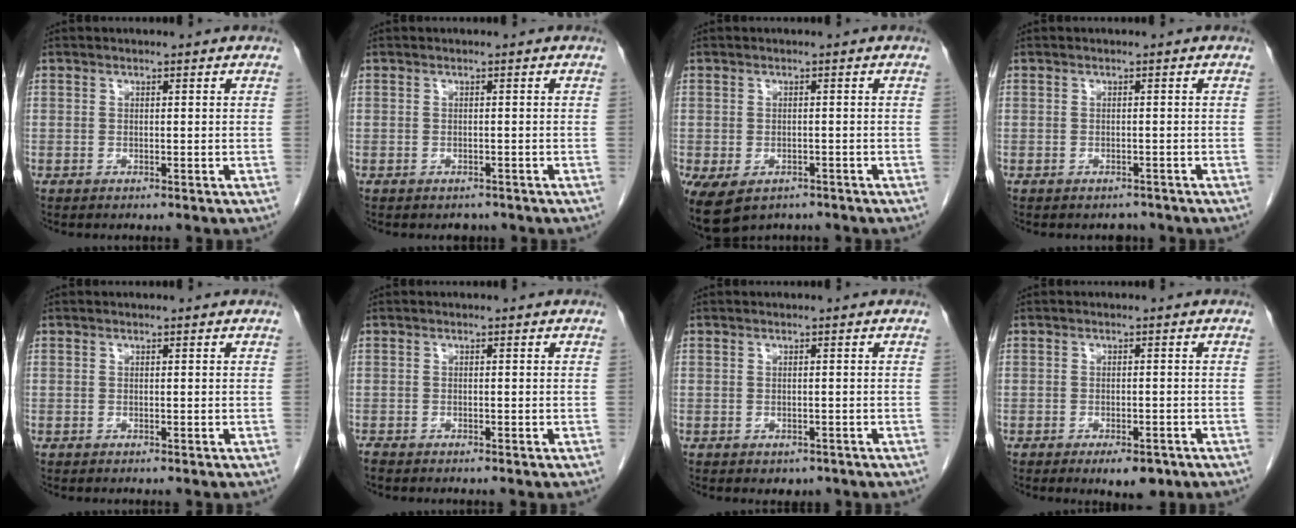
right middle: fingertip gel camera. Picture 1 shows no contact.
{"total": 1.2, "force": [-1.0, 0.7, 0.0], "torque": [-0.003, 0.000, -0.012]}
{"total": 8.4, "force": [-5.0, 5.5, 4.0], "torque": [-0.089, -0.002, -0.070]}
{"total": 1.4, "force": [-1.2, 0.8, -0.1], "torque": [-0.003, 0.000, -0.017]}
{"total": 0.0}
{"total": 0.7, "force": [-0.6, 0.1, 0.2], "torque": [-0.008, -0.002, -0.015]}
{"total": 1.3, "force": [-0.7, 1.0, 0.5], "torque": [-0.007, 0.000, -0.001]}
{"total": 4.3, "force": [-2.8, 1.6, 2.9], "torque": [-0.036, -0.003, -0.032]}